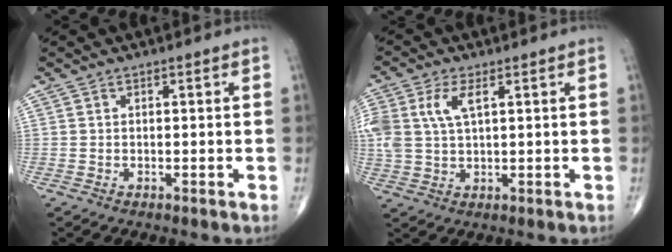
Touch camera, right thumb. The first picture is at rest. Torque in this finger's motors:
{"motor_torque": [-0.11, 0.16, 0.93, 0.02, 0.10]}